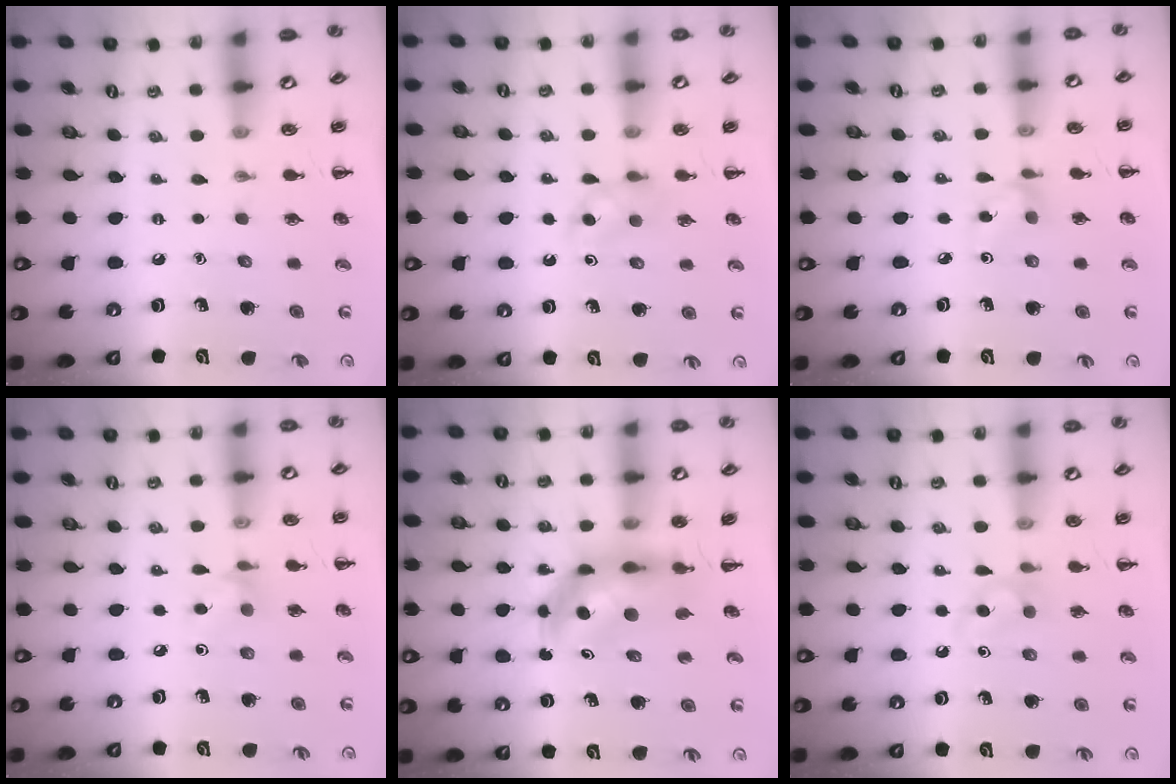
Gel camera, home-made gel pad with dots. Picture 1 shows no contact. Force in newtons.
{"total": 5.3, "press": 4.9, "slide": 2.1}
{"total": 3.0, "press": 2.8, "slide": 1.2}
{"total": 5.2, "press": 5.1, "slide": 1.1}
{"total": 6.4, "press": 6.2, "slide": 1.5}
{"total": 5.1, "press": 4.7, "slide": 1.9}